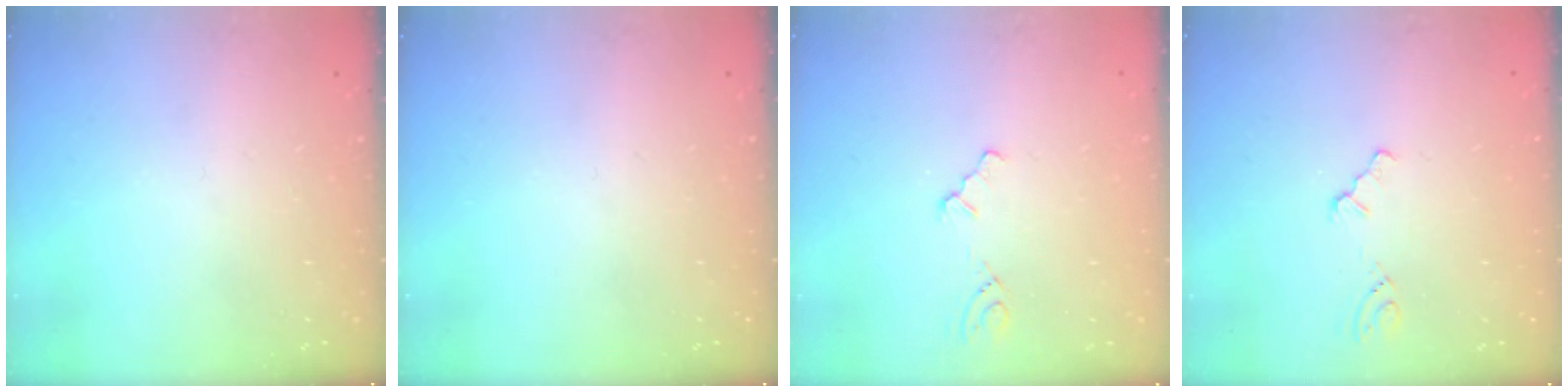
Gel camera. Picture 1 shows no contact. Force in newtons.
{"total": 0.0}
{"total": 1.5, "press": 1.5, "slide": 0.2}
{"total": 1.2, "press": 1.1, "slide": 0.3}